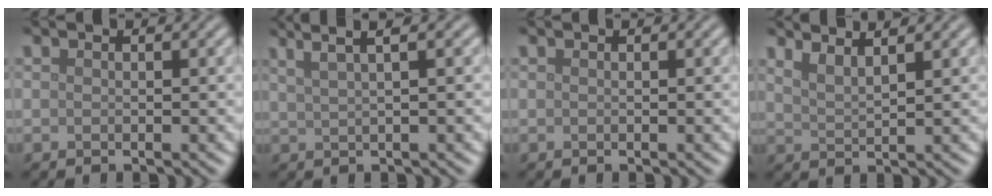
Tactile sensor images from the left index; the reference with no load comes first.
{"total": 5.0, "force": [3.4, 1.5, 3.4], "torque": [-0.042, 0.022, 0.023]}
{"total": 0.0}
{"total": 2.8, "force": [2.3, 0.6, 1.5], "torque": [-0.021, 0.008, 0.037]}